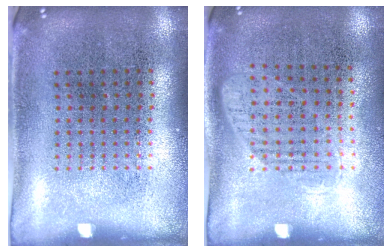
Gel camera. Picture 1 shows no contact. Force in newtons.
{"total": 1.1, "press": 0.9, "slide": 0.6}